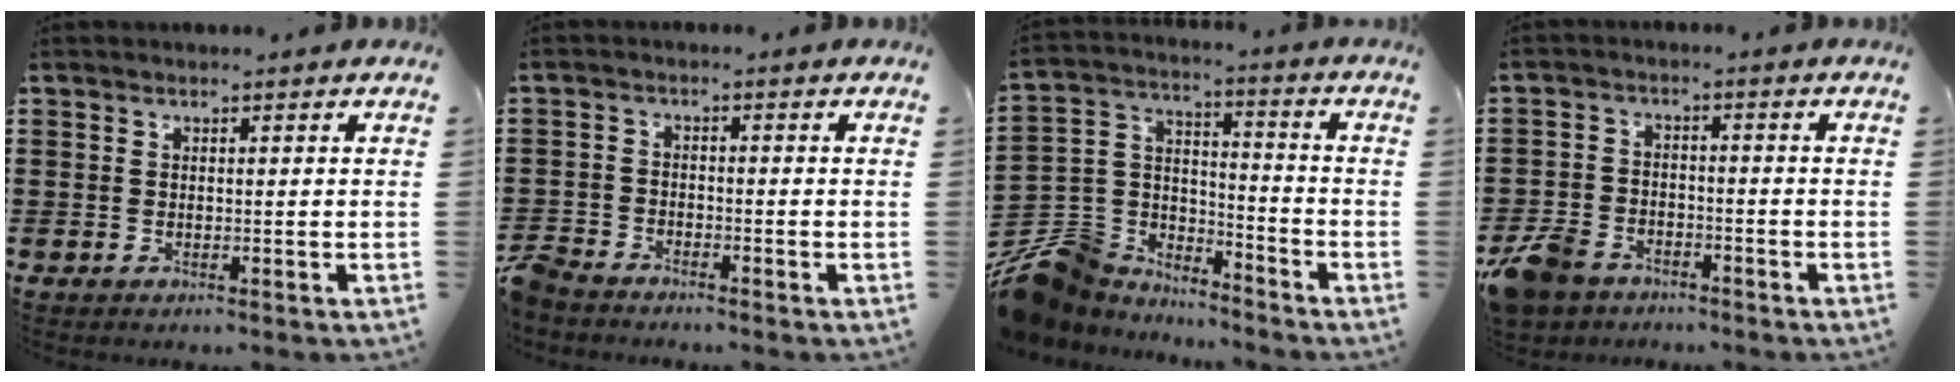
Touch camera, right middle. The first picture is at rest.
{"total": 3.2, "force": [-3.1, 0.7, 0.6], "torque": [-0.033, -0.003, -0.072]}
{"total": 8.3, "force": [-6.7, 4.8, 0.6], "torque": [-0.046, 0.011, -0.134]}
{"total": 6.4, "force": [-5.4, 2.8, 2.0], "torque": [-0.069, 0.003, -0.115]}